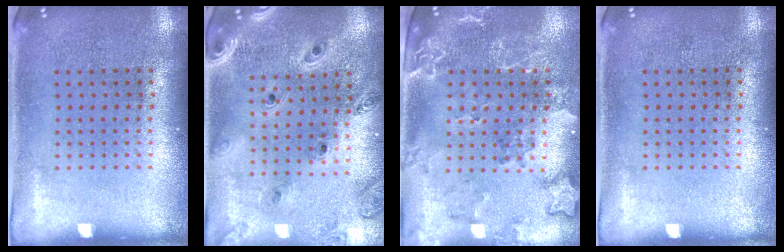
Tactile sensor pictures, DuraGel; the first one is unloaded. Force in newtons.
{"total": 1.4, "press": 1.3, "slide": 0.2}
{"total": 2.0, "press": 1.9, "slide": 0.7}
{"total": 0.0}